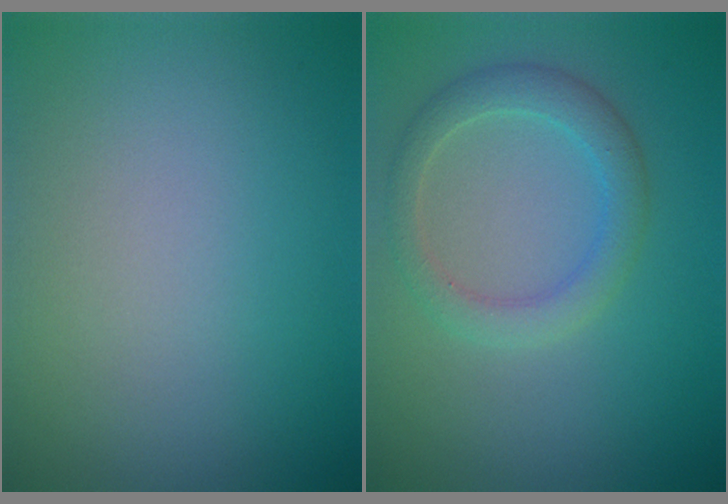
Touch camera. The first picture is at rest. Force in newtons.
{"total": 2.9, "press": 2.9, "slide": 0.2}